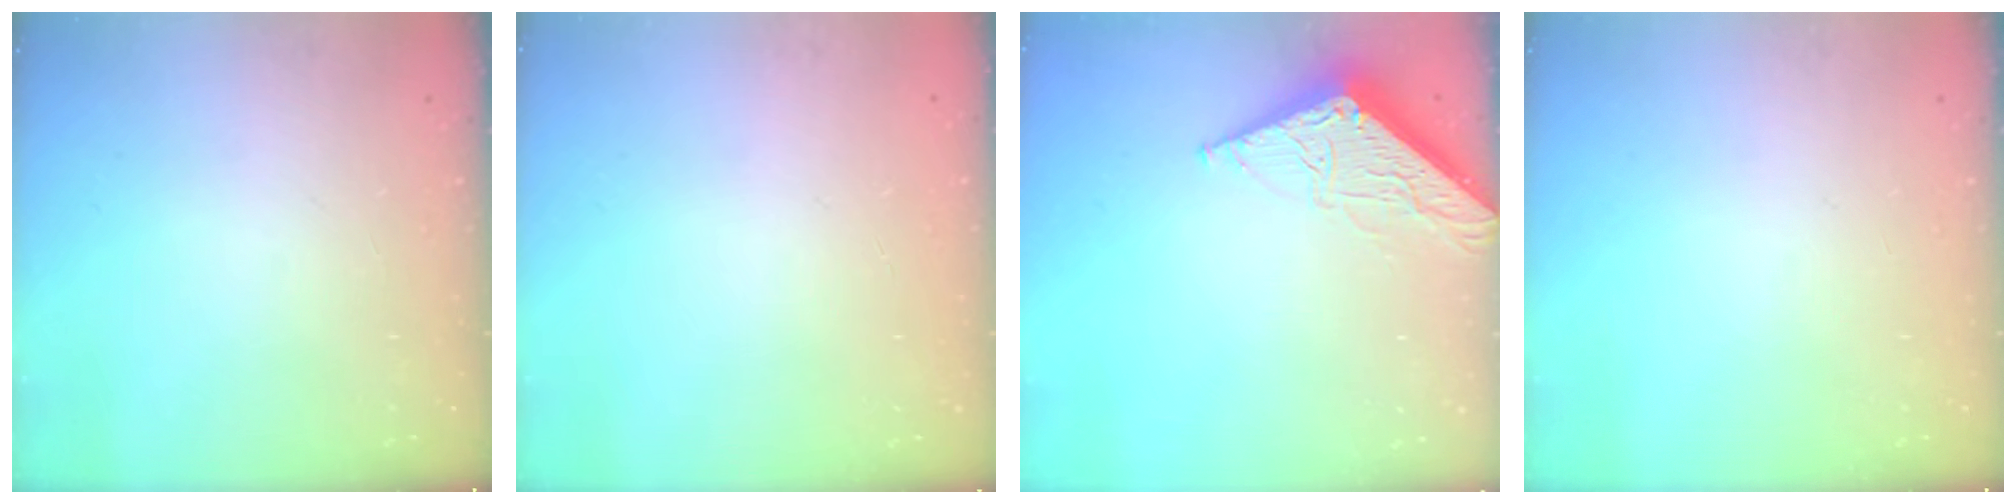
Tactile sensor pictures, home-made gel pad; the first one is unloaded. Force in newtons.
{"total": 0.0}
{"total": 6.8, "press": 6.8, "slide": 0.5}
{"total": 0.0}